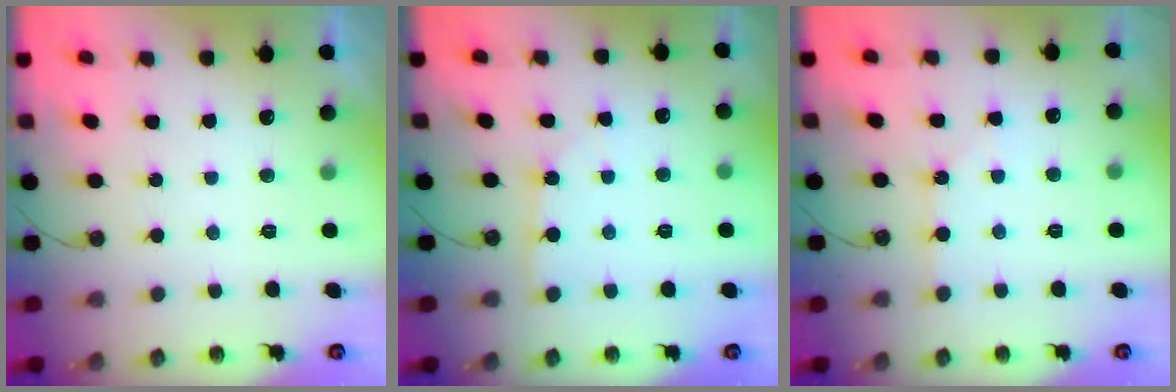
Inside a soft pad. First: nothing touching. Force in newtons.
{"total": 2.8, "press": 2.8, "slide": 0.3}
{"total": 1.5, "press": 1.5, "slide": 0.2}